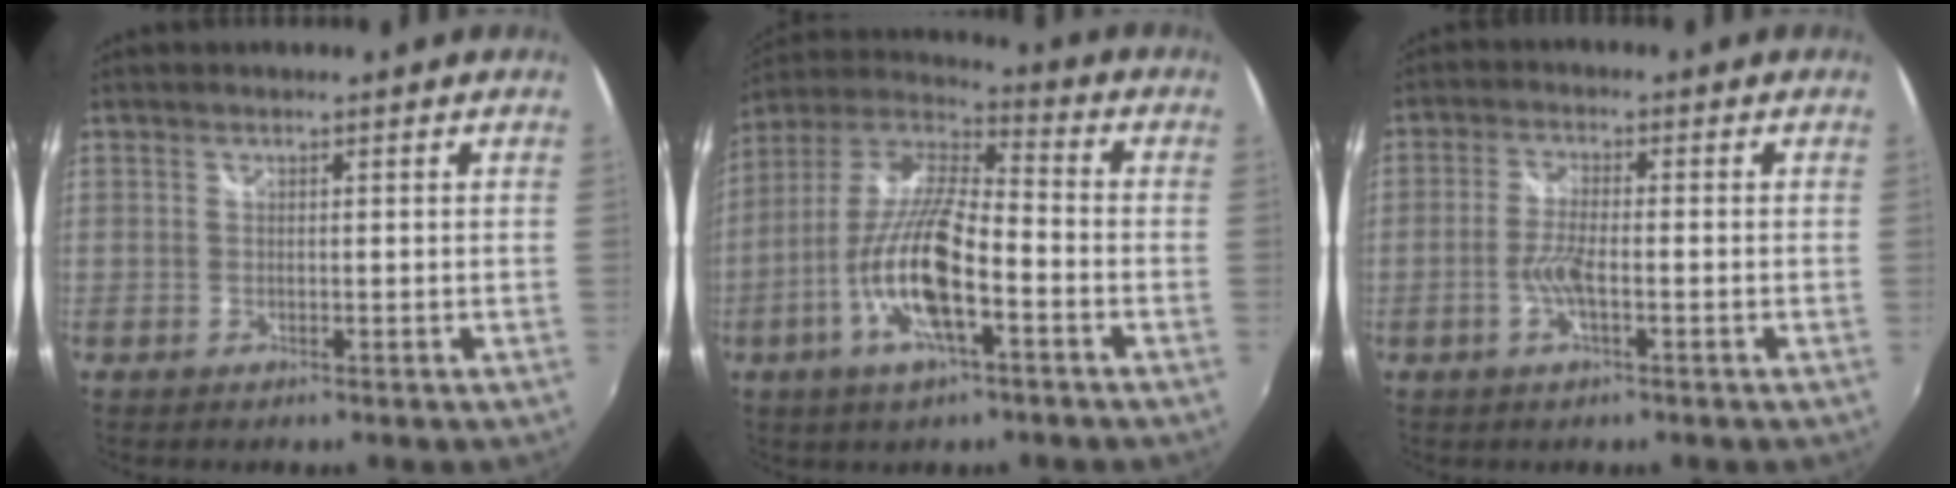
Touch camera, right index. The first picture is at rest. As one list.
[{"total": 15.9, "force": [-6.1, 4.4, 14.1], "torque": [-0.285, -0.010, -0.120]}, {"total": 4.7, "force": [-1.7, 0.8, 4.3], "torque": [-0.092, -0.001, -0.033]}]